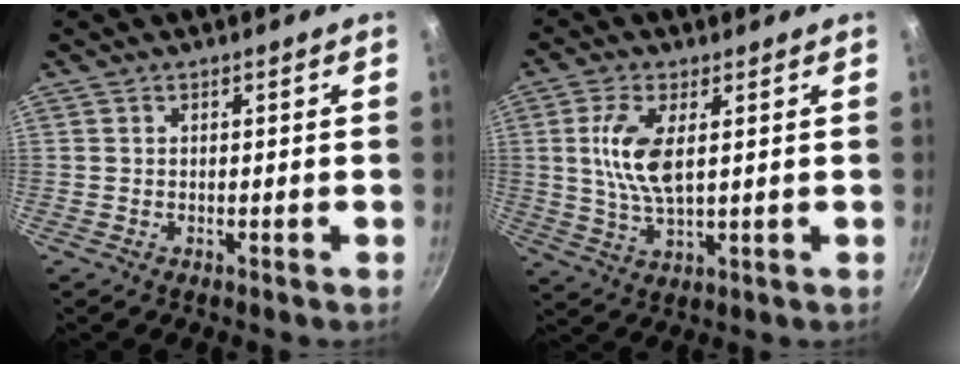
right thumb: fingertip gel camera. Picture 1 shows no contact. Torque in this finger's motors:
{"motor_torque": [1.36, 1.10, 1.38, -0.24, 0.11]}